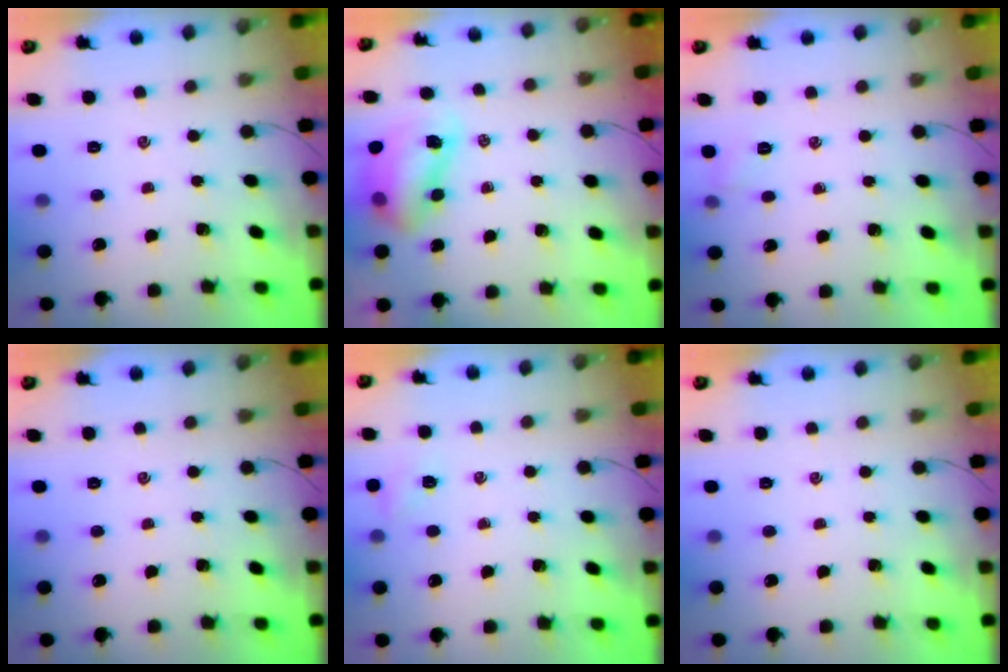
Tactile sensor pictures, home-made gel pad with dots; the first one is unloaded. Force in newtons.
{"total": 8.8, "press": 8.5, "slide": 2.2}
{"total": 4.7, "press": 4.6, "slide": 1.0}
{"total": 0.0}
{"total": 4.4, "press": 4.2, "slide": 1.2}
{"total": 0.0}